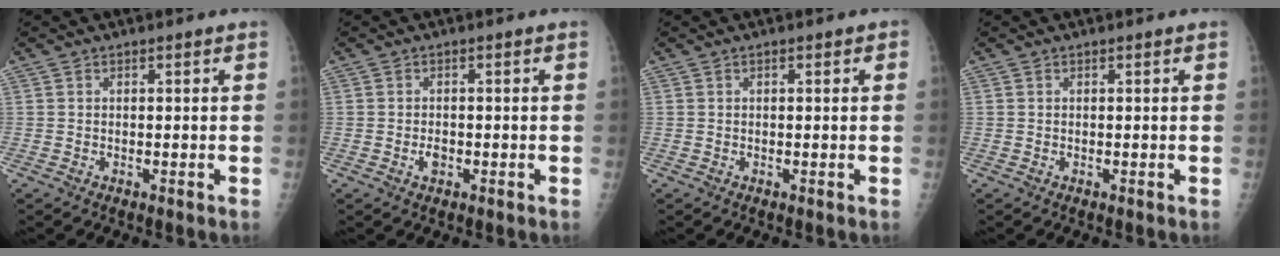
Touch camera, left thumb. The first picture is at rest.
{"total": 1.6, "force": [-0.4, 1.0, 1.1], "torque": [-0.017, 0.001, -0.006]}
{"total": 0.9, "force": [0.4, 0.4, 0.7], "torque": [-0.007, 0.002, 0.004]}
{"total": 0.0}